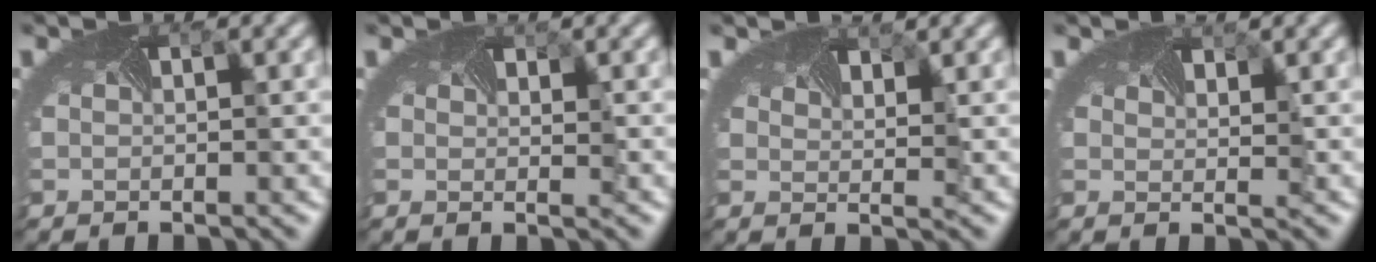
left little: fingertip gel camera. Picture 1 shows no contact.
{"total": 0.7, "force": [0.3, 0.2, 0.6], "torque": [-0.008, 0.002, 0.005]}
{"total": 2.4, "force": [1.8, 0.8, 1.3], "torque": [-0.023, 0.003, 0.023]}
{"total": 1.6, "force": [1.1, 0.6, 1.0], "torque": [-0.014, 0.001, 0.013]}